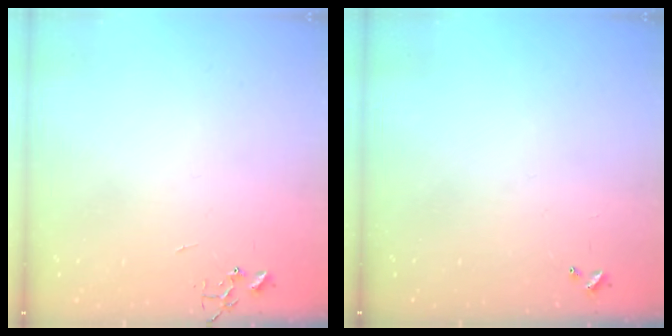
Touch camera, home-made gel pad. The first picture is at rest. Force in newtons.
{"total": 0.0}